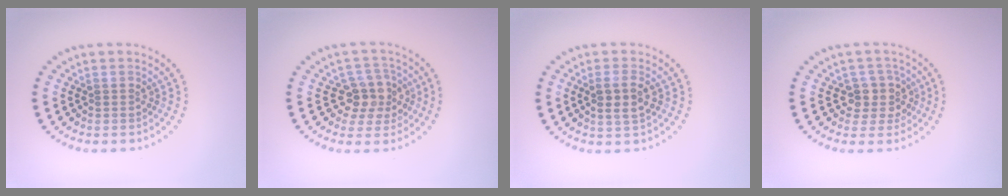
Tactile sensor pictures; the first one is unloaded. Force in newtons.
{"total": 3.2, "press": 2.9, "slide": 1.5}
{"total": 2.2, "press": 2.1, "slide": 0.7}
{"total": 2.9, "press": 2.4, "slide": 1.6}